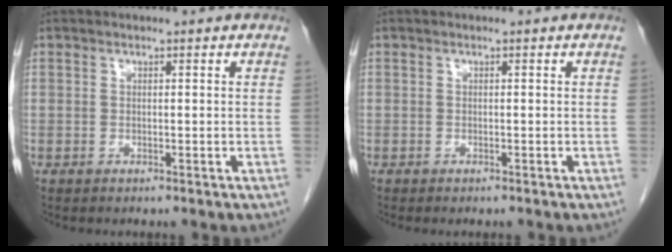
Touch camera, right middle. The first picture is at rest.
{"total": 1.1, "force": [-1.0, 0.2, 0.4], "torque": [-0.012, -0.004, -0.013]}